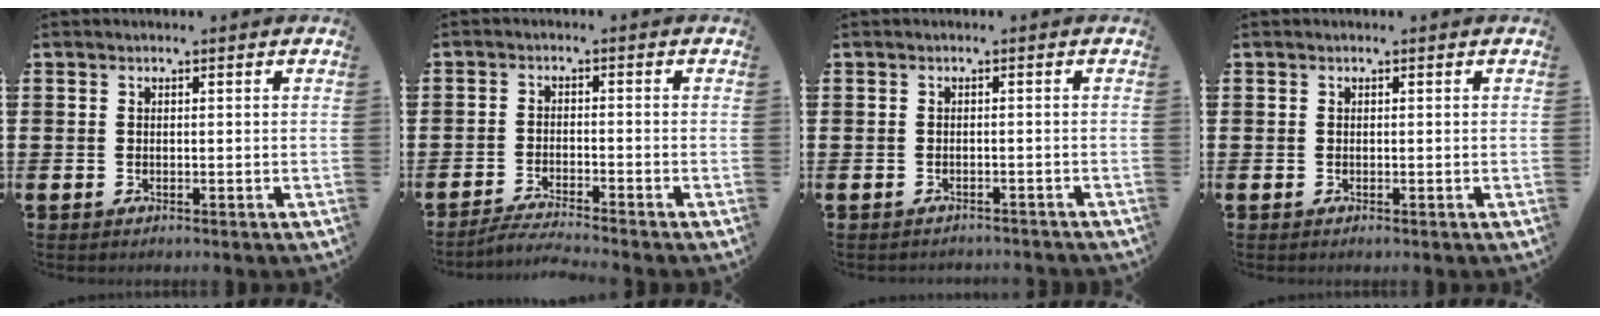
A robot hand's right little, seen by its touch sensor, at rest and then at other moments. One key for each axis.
{"total": 2.4, "fx": -2.3, "fy": -0.3, "fz": 0.7, "tx": -0.011, "ty": 0.003, "tz": -0.046}
{"total": 0.8, "fx": -0.8, "fy": 0.0, "fz": 0.0, "tx": -0.002, "ty": 0.000, "tz": -0.016}
{"total": 0.0}